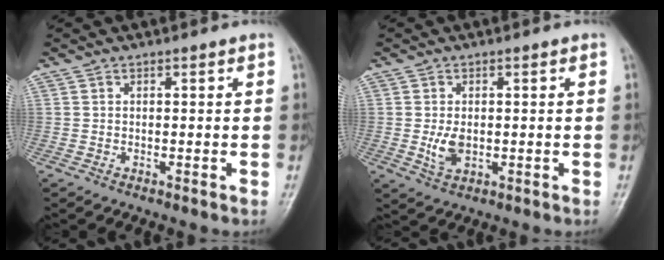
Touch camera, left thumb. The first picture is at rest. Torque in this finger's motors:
{"motor_torque": [0.91, 0.91, 0.53, -0.19, 0.02]}